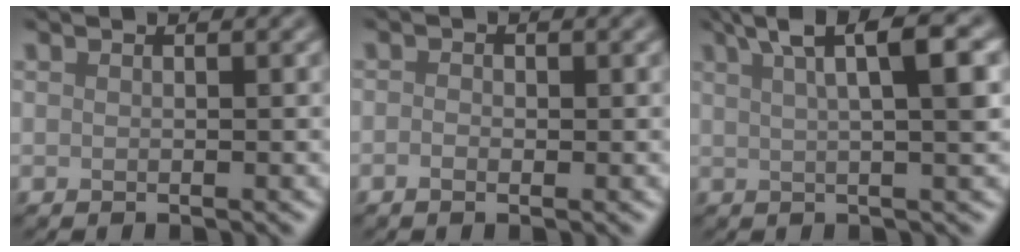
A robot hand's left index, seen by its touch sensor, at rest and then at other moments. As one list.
[{"total": 1.0, "force": [-0.3, 0.6, 0.7], "torque": [-0.011, -0.003, -0.006]}, {"total": 7.8, "force": [3.4, 2.1, 6.7], "torque": [-0.073, 0.027, 0.044]}]